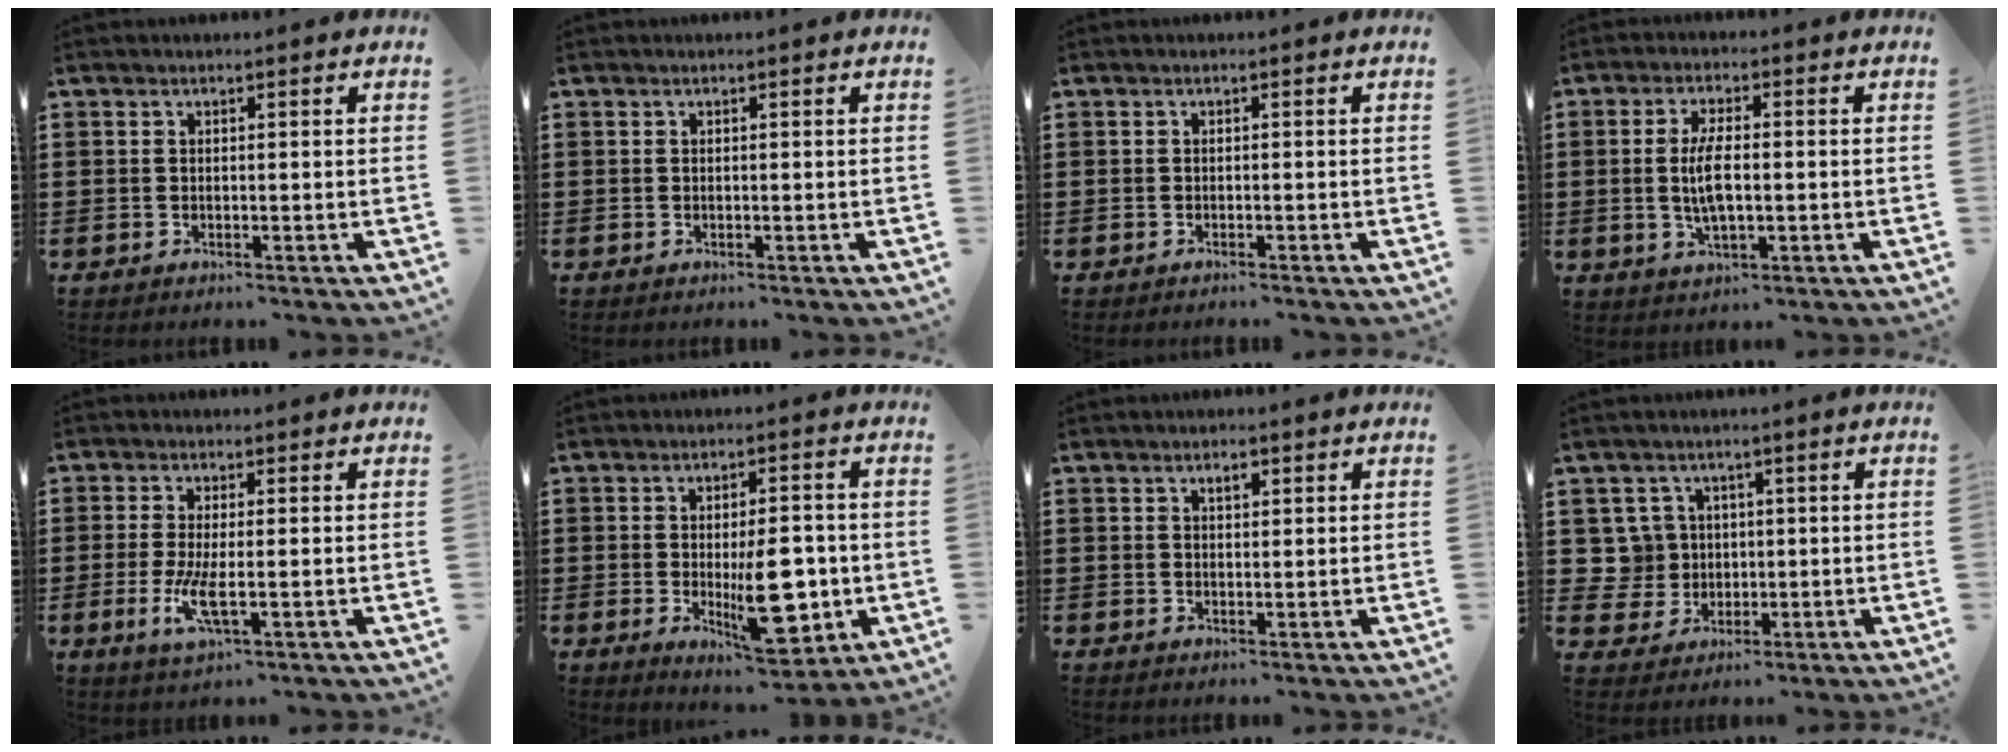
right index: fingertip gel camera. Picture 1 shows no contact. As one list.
[{"total": 0.0}, {"total": 0.5, "force": [-0.5, 0.0, 0.0], "torque": [-0.002, -0.003, -0.010]}, {"total": 5.5, "force": [-0.2, 1.7, 5.2], "torque": [-0.109, -0.004, -0.009]}, {"total": 5.2, "force": [-1.2, 1.0, 5.0], "torque": [-0.112, -0.019, -0.027]}, {"total": 11.1, "force": [-1.7, 4.7, 9.9], "torque": [-0.144, -0.018, -0.024]}, {"total": 1.4, "force": [0.7, 0.7, 1.0], "torque": [-0.022, 0.006, 0.012]}, {"total": 5.3, "force": [1.0, 5.0, 1.3], "torque": [-0.058, 0.012, 0.017]}]